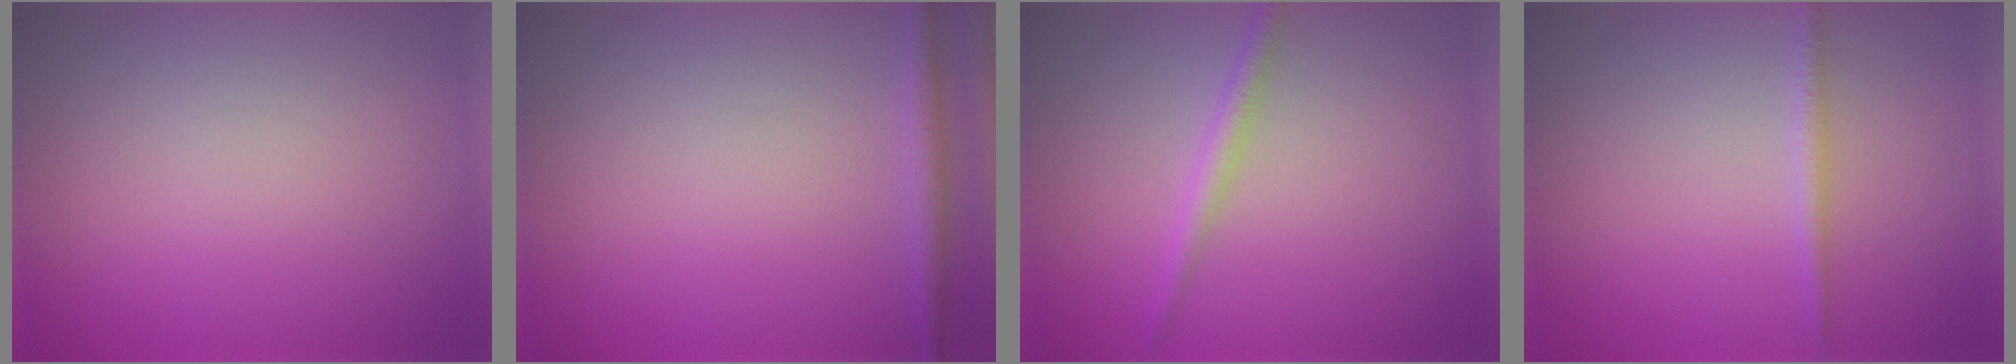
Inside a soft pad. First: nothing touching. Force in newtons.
{"total": 1.4, "press": 1.4, "slide": 0.1}
{"total": 1.7, "press": 1.7, "slide": 0.0}
{"total": 1.1, "press": 1.1, "slide": 0.1}